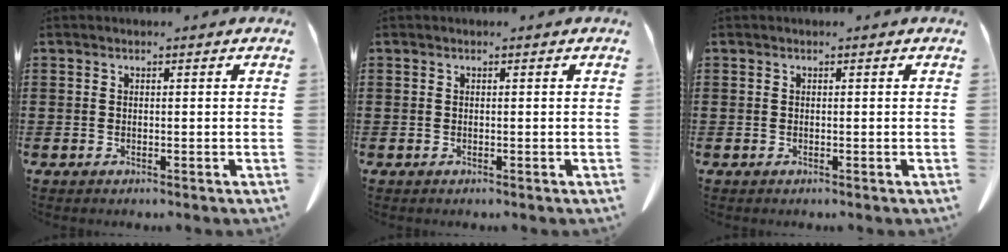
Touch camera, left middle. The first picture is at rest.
{"total": 0.0}
{"total": 0.0}